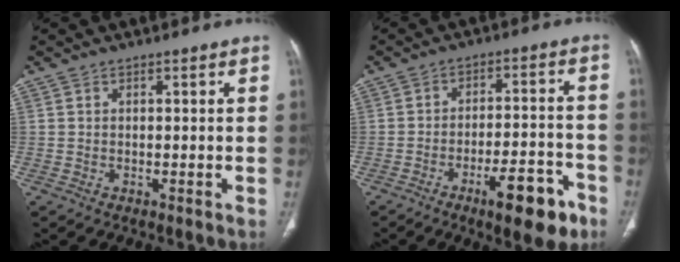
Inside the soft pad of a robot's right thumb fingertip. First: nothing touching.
{"total": 12.0, "force": [-6.8, 3.8, 9.1], "torque": [-0.114, 0.041, -0.096]}